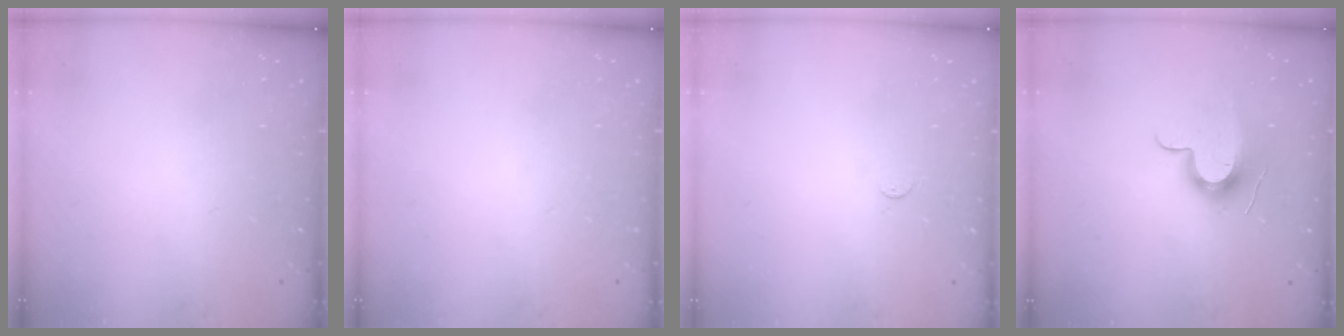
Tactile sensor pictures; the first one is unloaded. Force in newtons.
{"total": 0.0}
{"total": 2.7, "press": 2.7, "slide": 0.4}
{"total": 12.4, "press": 12.4, "slide": 0.4}